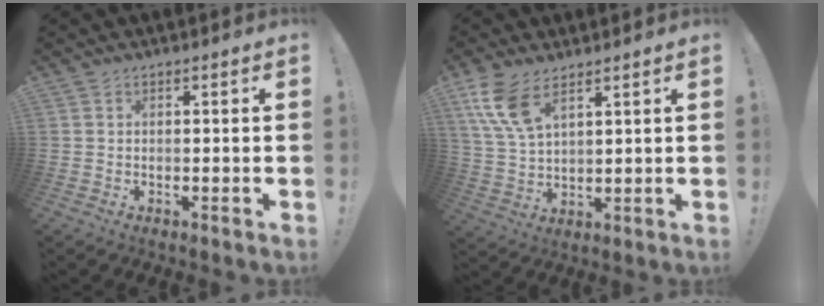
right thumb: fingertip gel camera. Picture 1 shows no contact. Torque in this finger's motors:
{"motor_torque": [0.67, 0.74, 0.25, 0.07, 0.06]}